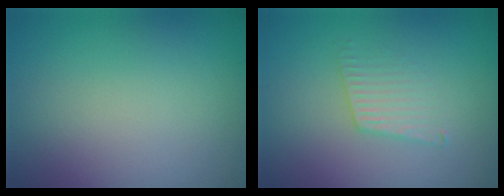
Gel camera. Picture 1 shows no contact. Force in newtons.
{"total": 2.0, "press": 2.0, "slide": 0.1}